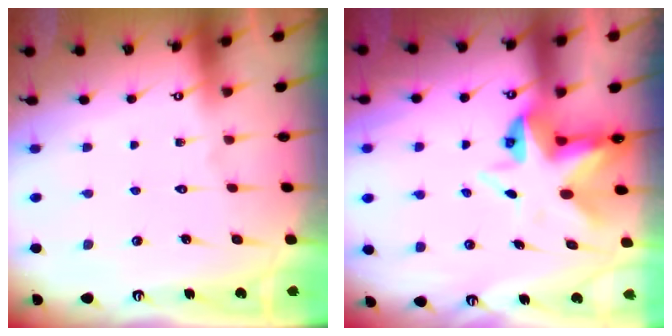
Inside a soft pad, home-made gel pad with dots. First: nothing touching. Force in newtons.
{"total": 6.5, "press": 6.4, "slide": 0.8}